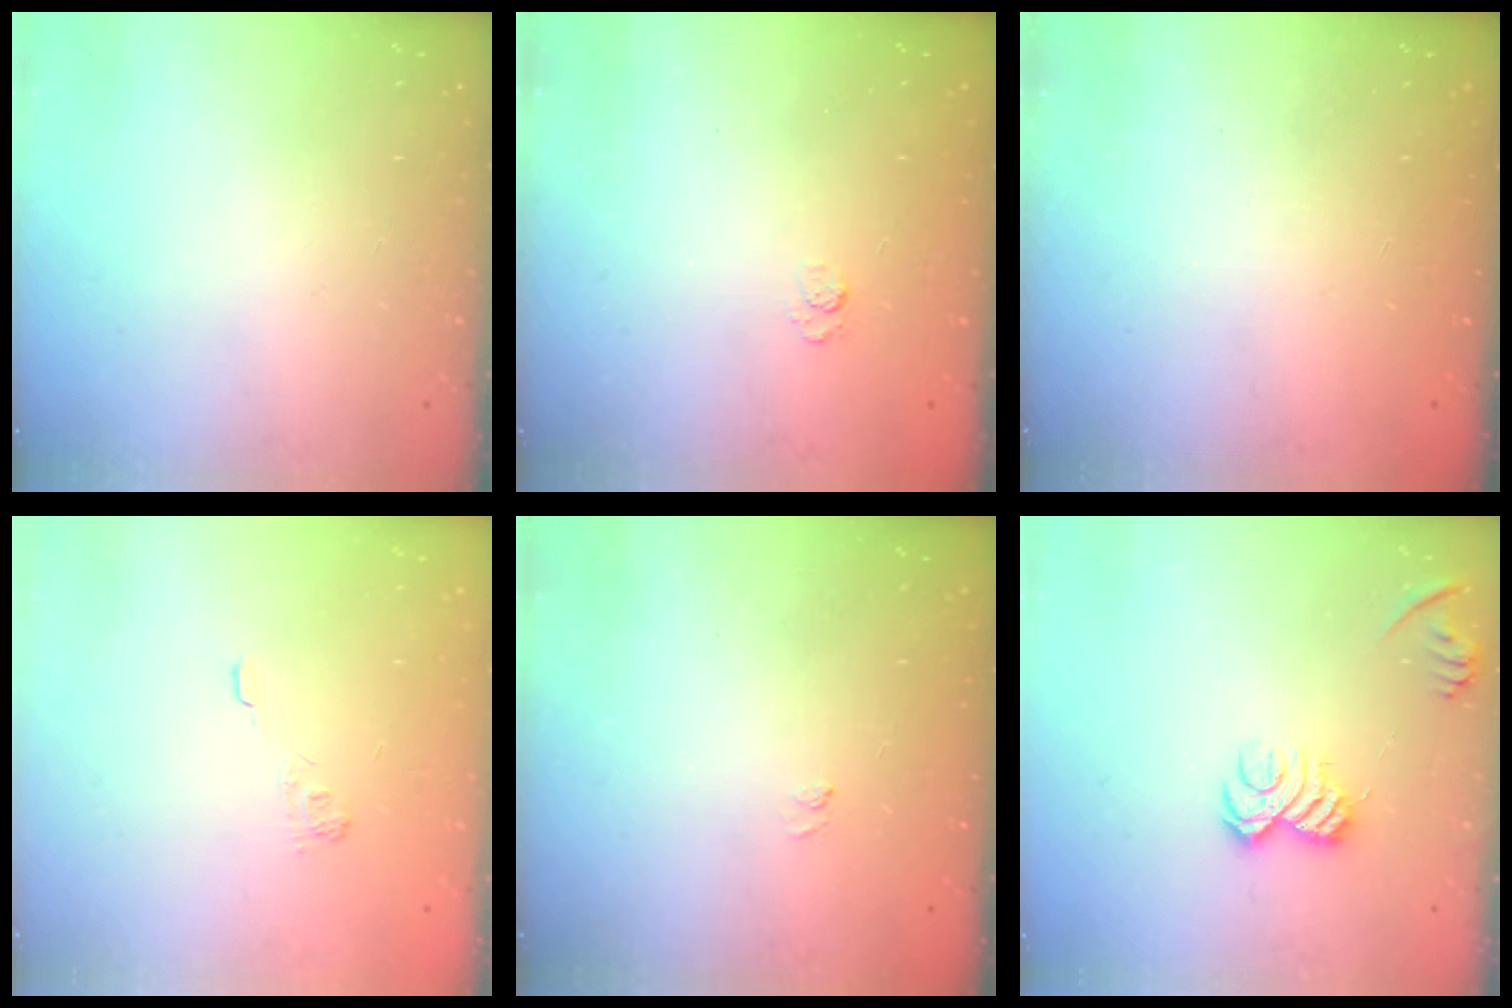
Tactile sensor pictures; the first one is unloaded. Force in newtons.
{"total": 2.1, "press": 1.6, "slide": 1.3}
{"total": 2.1, "press": 2.0, "slide": 0.7}
{"total": 2.3, "press": 1.9, "slide": 1.4}
{"total": 1.0, "press": 0.2, "slide": 1.0}
{"total": 9.3, "press": 9.3, "slide": 1.2}